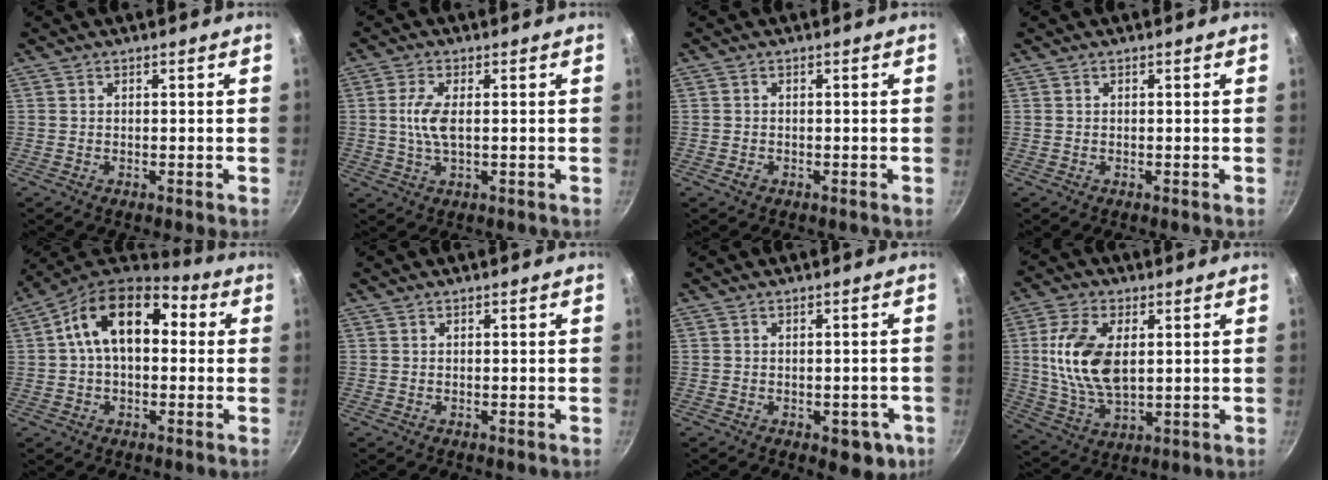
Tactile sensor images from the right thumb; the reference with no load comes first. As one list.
[{"total": 5.3, "force": [0.4, 2.1, 4.9], "torque": [-0.110, 0.002, 0.007]}, {"total": 1.2, "force": [-0.7, 0.8, 0.5], "torque": [-0.005, 0.000, -0.010]}, {"total": 0.0}, {"total": 15.4, "force": [2.5, 9.9, 11.6], "torque": [-0.157, 0.033, 0.017]}, {"total": 0.0}, {"total": 6.0, "force": [-2.3, 3.5, 4.3], "torque": [-0.020, 0.014, -0.020]}, {"total": 13.8, "force": [2.2, 7.6, 11.3], "torque": [-0.213, -0.009, 0.047]}]